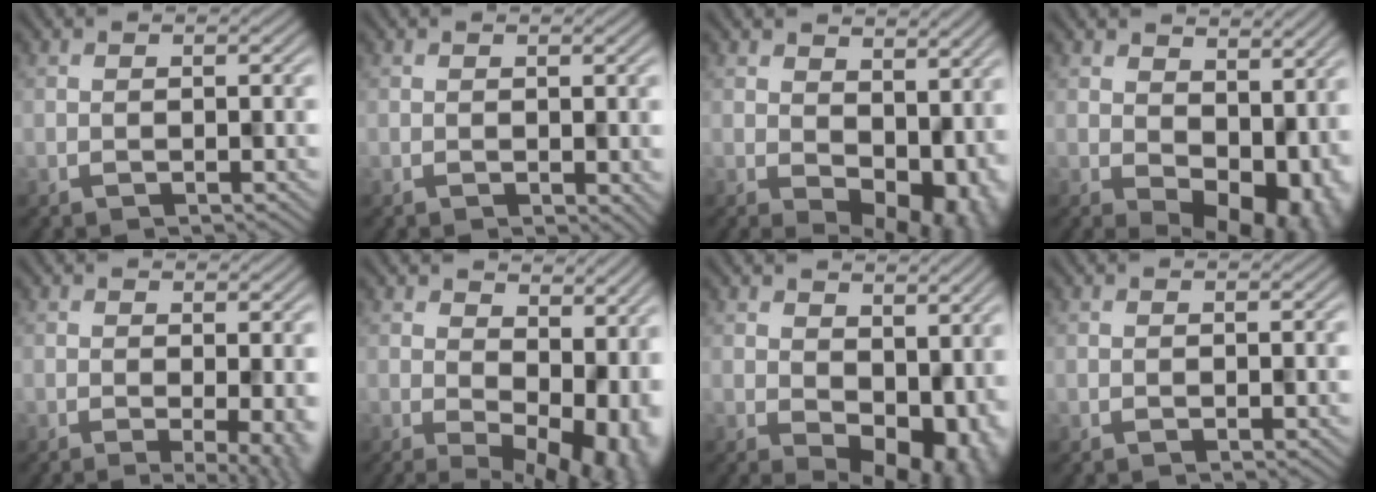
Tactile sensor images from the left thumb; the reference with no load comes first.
{"total": 1.5, "force": [-0.3, 0.8, 1.2], "torque": [-0.016, -0.004, 0.003]}
{"total": 9.1, "force": [0.4, 6.2, 6.7], "torque": [-0.083, -0.032, 0.028]}
{"total": 10.3, "force": [0.4, 7.0, 7.5], "torque": [-0.091, -0.036, 0.032]}
{"total": 5.0, "force": [-1.3, 1.4, 4.7], "torque": [-0.056, -0.010, 0.000]}
{"total": 12.8, "force": [-0.1, 7.8, 10.2], "torque": [-0.121, -0.039, 0.037]}
{"total": 9.3, "force": [0.1, 6.3, 6.8], "torque": [-0.085, -0.031, 0.022]}
{"total": 0.7, "force": [-0.1, 0.2, 0.7], "torque": [-0.011, 0.000, -0.002]}